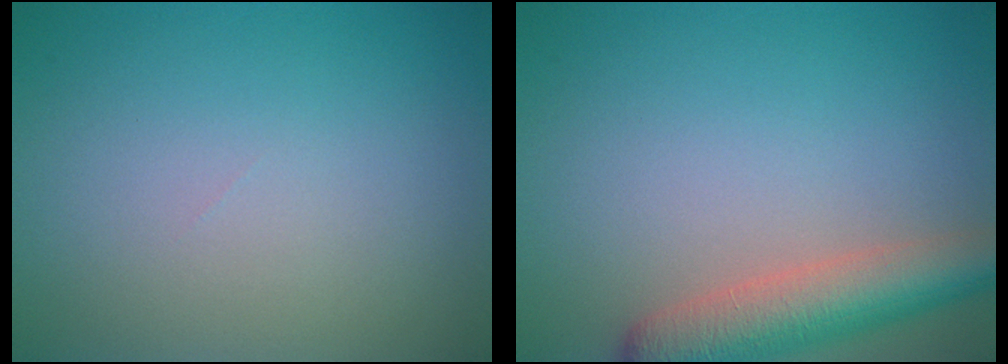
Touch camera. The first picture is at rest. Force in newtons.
{"total": 5.7, "press": 5.6, "slide": 0.3}